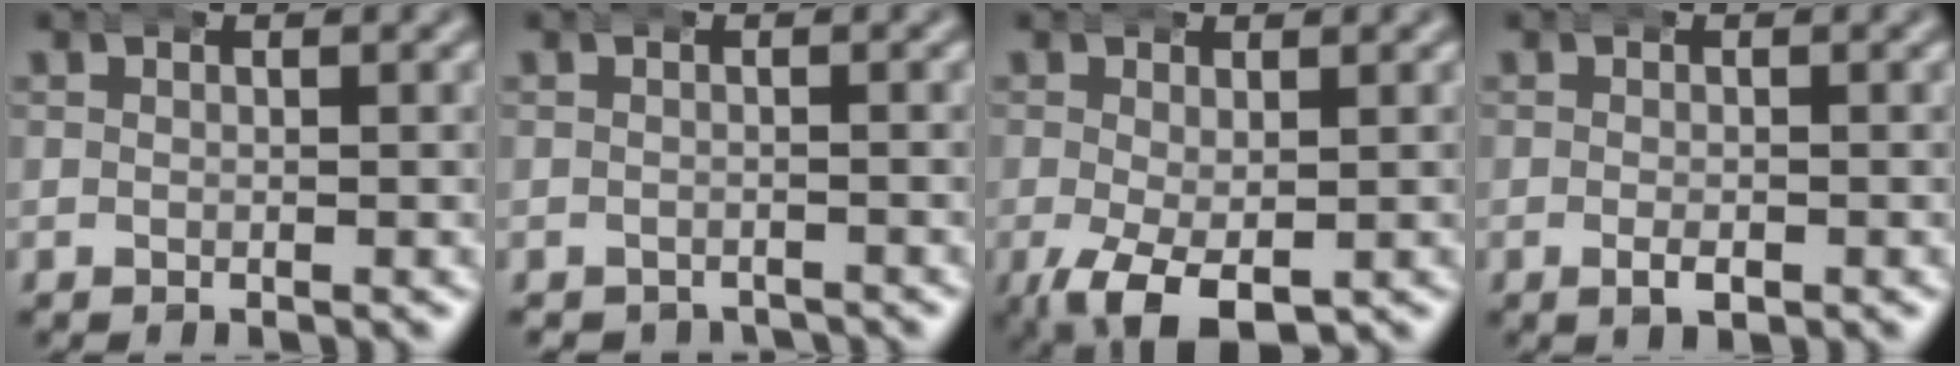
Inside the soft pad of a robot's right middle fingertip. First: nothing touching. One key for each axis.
{"total": 1.8, "fx": -1.7, "fy": 0.5, "fz": -0.3, "tx": 0.008, "ty": -0.011, "tz": -0.022}
{"total": 7.2, "fx": -3.5, "fy": 3.5, "fz": 5.2, "tx": -0.118, "ty": -0.050, "tz": -0.028}
{"total": 1.7, "fx": -0.9, "fy": 0.7, "fz": 1.2, "tx": -0.021, "ty": -0.003, "tz": -0.014}